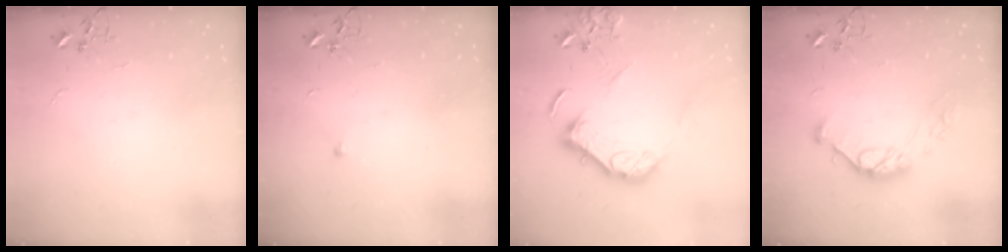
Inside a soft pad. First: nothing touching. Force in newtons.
{"total": 5.0, "press": 5.0, "slide": 0.7}
{"total": 15.7, "press": 15.5, "slide": 2.2}
{"total": 11.3, "press": 11.3, "slide": 1.0}